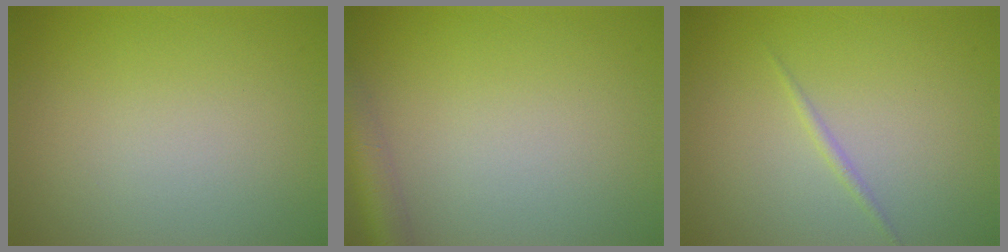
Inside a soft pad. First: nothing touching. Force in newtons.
{"total": 3.3, "press": 3.3, "slide": 0.2}
{"total": 0.7, "press": 0.7, "slide": 0.1}